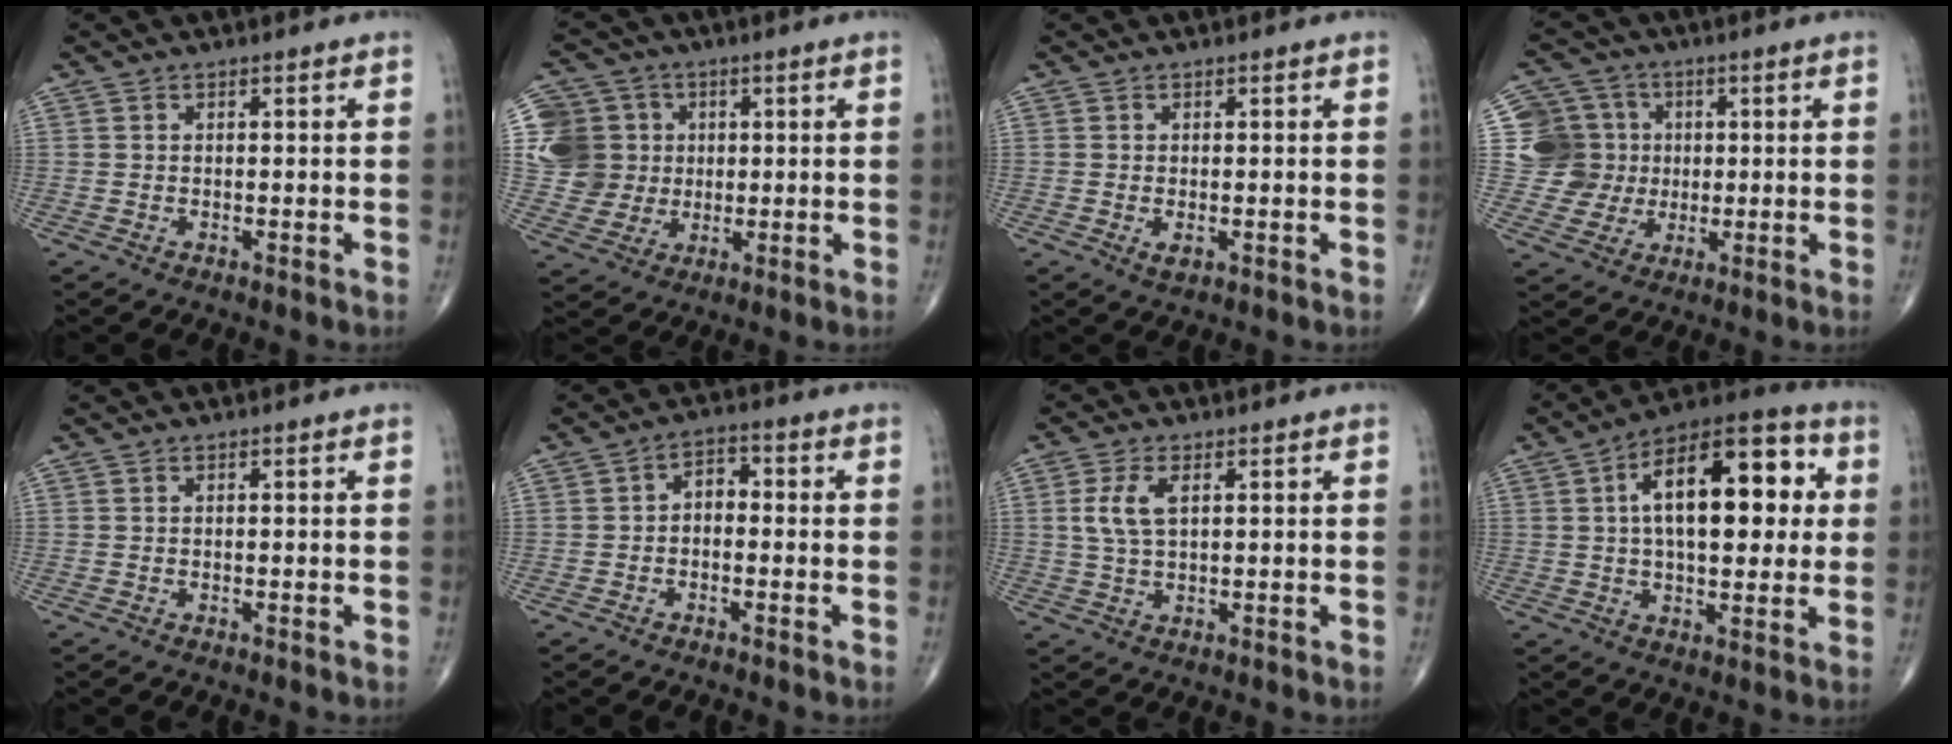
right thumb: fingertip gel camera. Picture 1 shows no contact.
{"total": 11.8, "force": [1.9, 11.2, 3.0], "torque": [-0.038, 0.016, 0.039]}
{"total": 1.6, "force": [-0.4, 0.9, 1.3], "torque": [-0.022, -0.004, -0.006]}
{"total": 9.8, "force": [1.1, 9.7, 1.3], "torque": [0.016, 0.015, 0.020]}
{"total": 0.0}
{"total": 3.7, "force": [-0.5, 2.5, 2.7], "torque": [-0.027, 0.019, -0.021]}
{"total": 5.4, "force": [1.5, 2.6, 4.5], "torque": [-0.100, 0.000, 0.030]}
{"total": 20.6, "force": [4.0, 9.9, 17.6], "torque": [-0.240, 0.018, 0.051]}